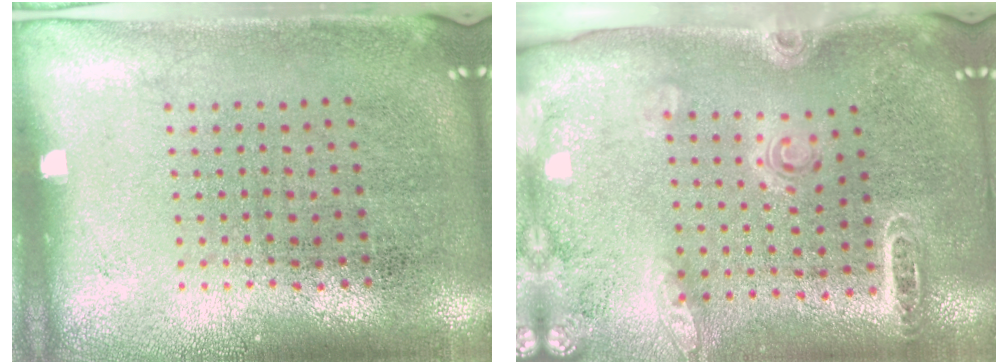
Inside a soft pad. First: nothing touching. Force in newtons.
{"total": 1.7, "press": 1.7, "slide": 0.1}